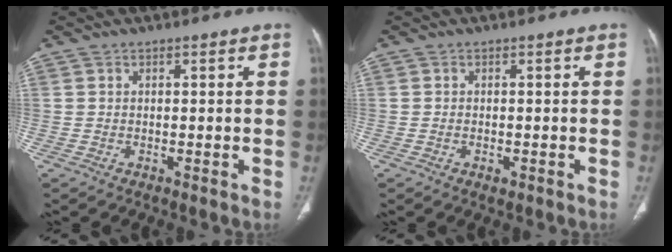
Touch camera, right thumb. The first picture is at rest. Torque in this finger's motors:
{"motor_torque": [-0.18, -0.10, -0.31, 0.26, 0.03]}